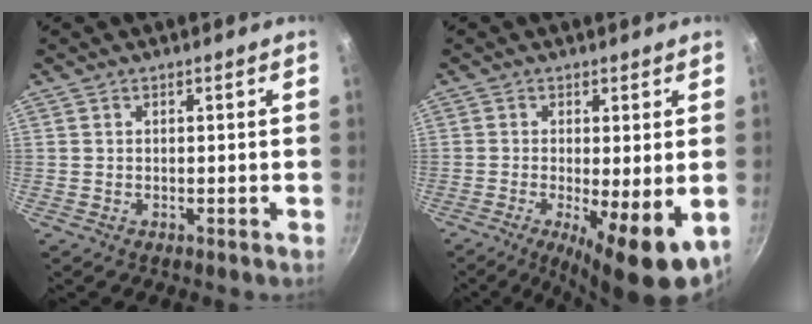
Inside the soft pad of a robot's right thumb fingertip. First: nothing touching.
{"total": 12.4, "force": [-3.9, 3.6, 11.2], "torque": [-0.153, -0.020, -0.050]}